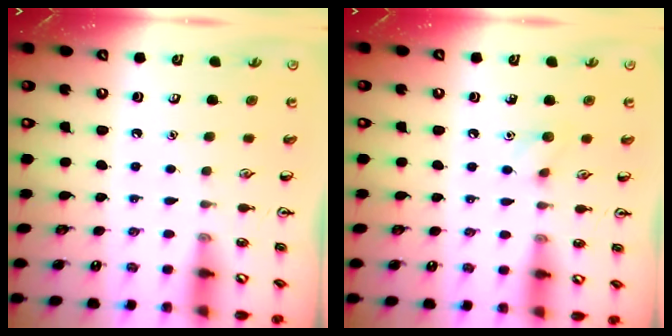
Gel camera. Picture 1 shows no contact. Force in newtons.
{"total": 5.5, "press": 5.4, "slide": 1.3}